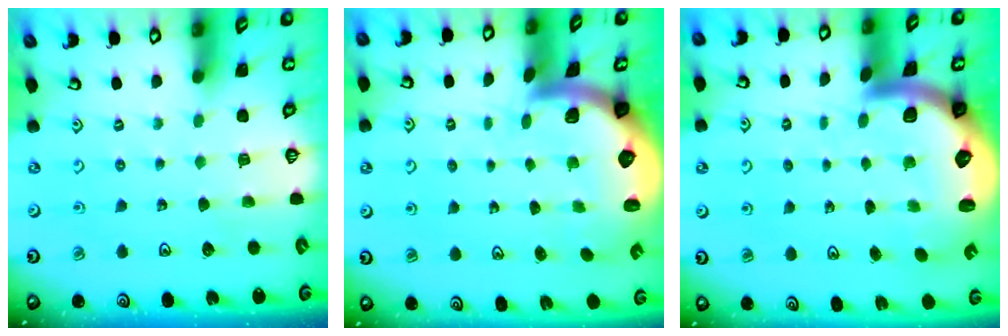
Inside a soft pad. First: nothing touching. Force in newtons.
{"total": 1.9, "press": 1.9, "slide": 0.2}
{"total": 4.6, "press": 4.5, "slide": 1.1}